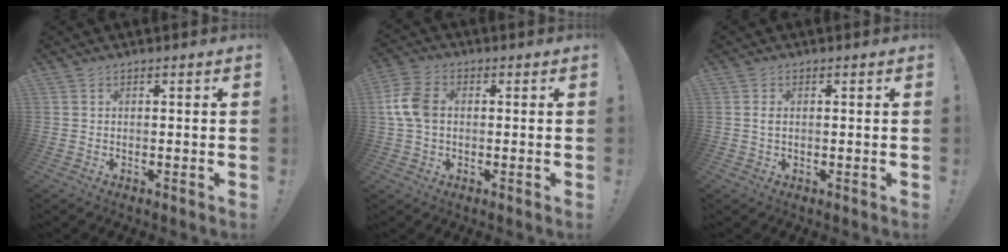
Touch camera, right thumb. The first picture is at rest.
{"total": 9.1, "force": [0.5, 6.3, 6.6], "torque": [-0.143, 0.008, 0.011]}
{"total": 1.4, "force": [0.2, 0.7, 1.2], "torque": [-0.019, 0.001, 0.001]}